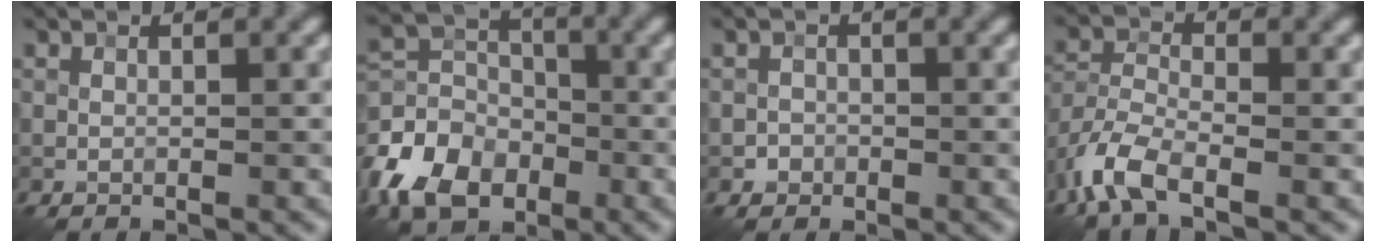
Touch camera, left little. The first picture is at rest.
{"total": 7.8, "force": [-3.7, 5.4, 4.2], "torque": [-0.093, 0.005, -0.086]}
{"total": 1.0, "force": [-0.5, 0.9, 0.0], "torque": [0.007, 0.003, -0.009]}
{"total": 5.7, "force": [-3.6, 2.3, 3.8], "torque": [-0.087, -0.005, -0.085]}